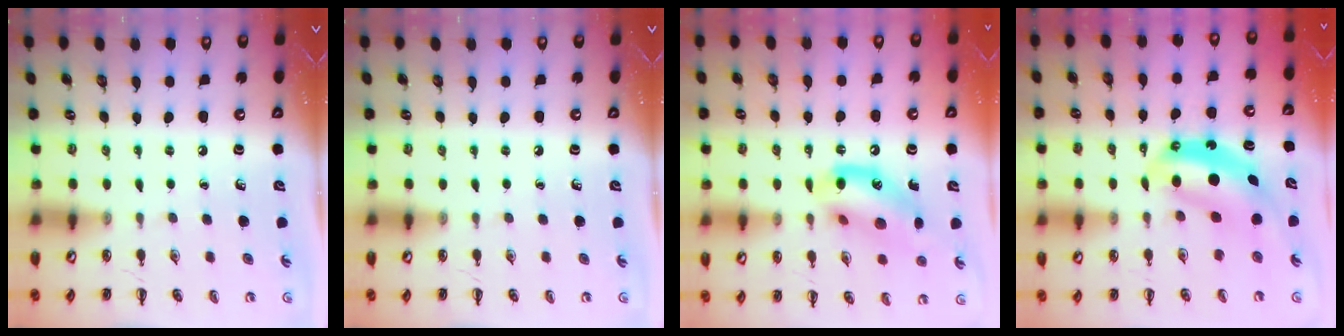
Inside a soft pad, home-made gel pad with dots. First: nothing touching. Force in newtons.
{"total": 0.0}
{"total": 14.8, "press": 14.4, "slide": 3.3}
{"total": 6.8, "press": 6.7, "slide": 1.1}